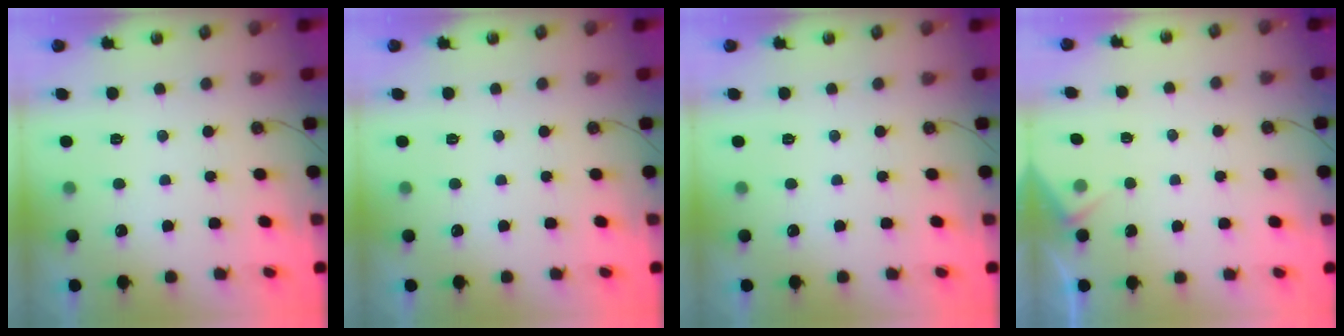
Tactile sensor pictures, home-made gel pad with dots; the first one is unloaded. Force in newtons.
{"total": 0.0}
{"total": 0.0}
{"total": 3.5, "press": 3.5, "slide": 0.6}